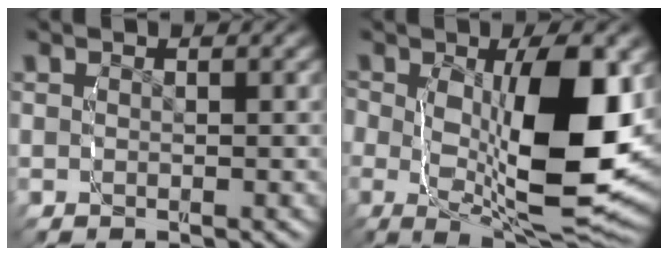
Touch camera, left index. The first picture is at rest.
{"total": 11.9, "force": [-1.3, 5.8, 10.3], "torque": [-0.188, -0.036, -0.003]}